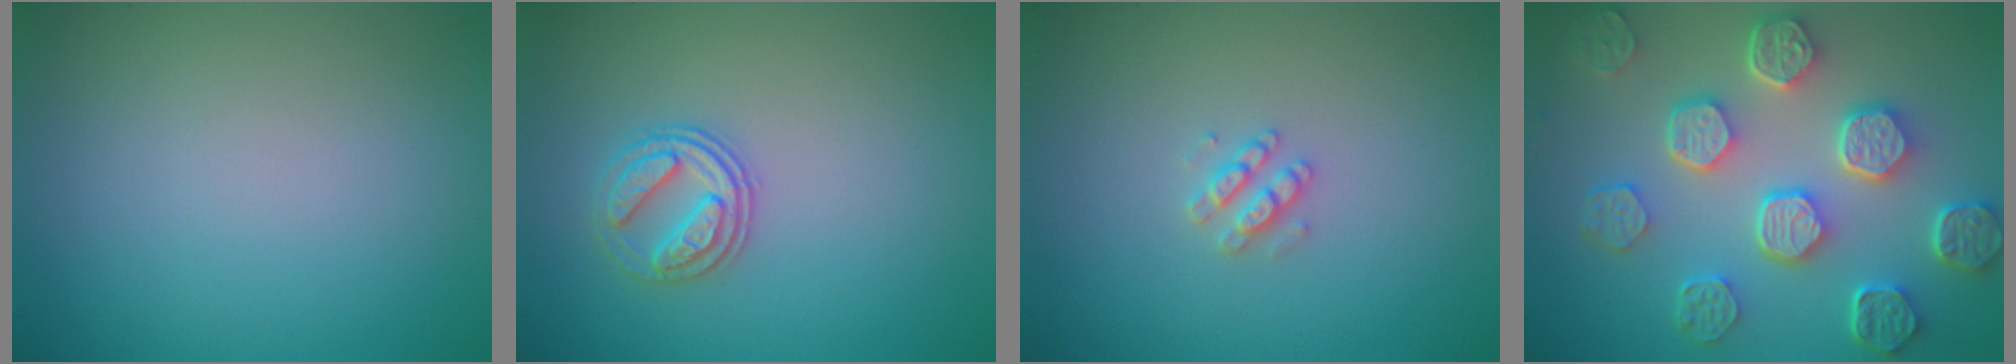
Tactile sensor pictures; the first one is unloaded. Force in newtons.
{"total": 2.6, "press": 2.5, "slide": 0.7}
{"total": 1.6, "press": 1.6, "slide": 0.3}
{"total": 7.6, "press": 5.9, "slide": 4.9}